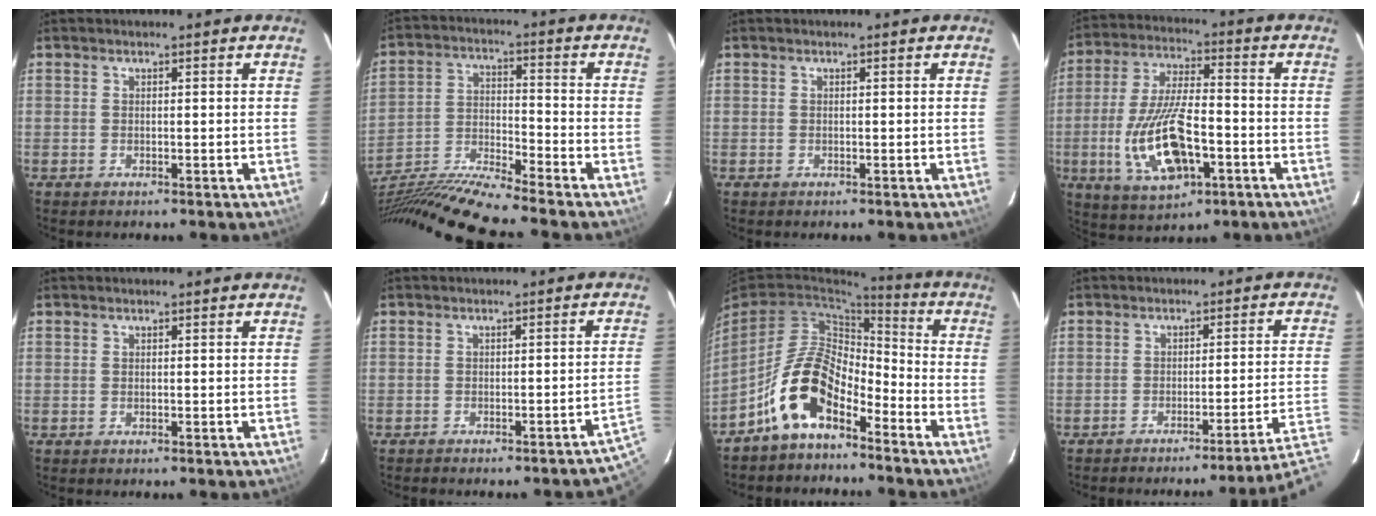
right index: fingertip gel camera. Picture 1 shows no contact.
{"total": 17.0, "force": [-15.4, -2.3, 7.0], "torque": [-0.143, -0.034, -0.293]}
{"total": 0.0}
{"total": 16.0, "force": [-4.8, 6.5, 13.7], "torque": [-0.291, -0.009, -0.078]}
{"total": 0.0}
{"total": 7.6, "force": [-6.0, 0.3, 4.6], "torque": [-0.053, 0.000, -0.067]}
{"total": 11.6, "force": [-7.2, 5.3, 7.4], "torque": [-0.145, 0.020, -0.138]}
{"total": 8.9, "force": [-7.0, -4.7, 3.0], "torque": [-0.038, -0.020, -0.092]}